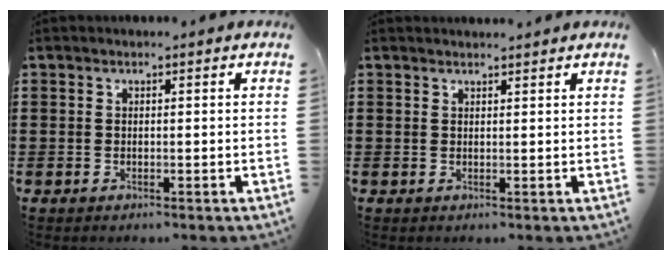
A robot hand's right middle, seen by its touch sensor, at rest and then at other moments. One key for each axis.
{"total": 0.5, "fx": 0.5, "fy": -0.1, "fz": 0.0, "tx": 0.007, "ty": -0.002, "tz": 0.008}